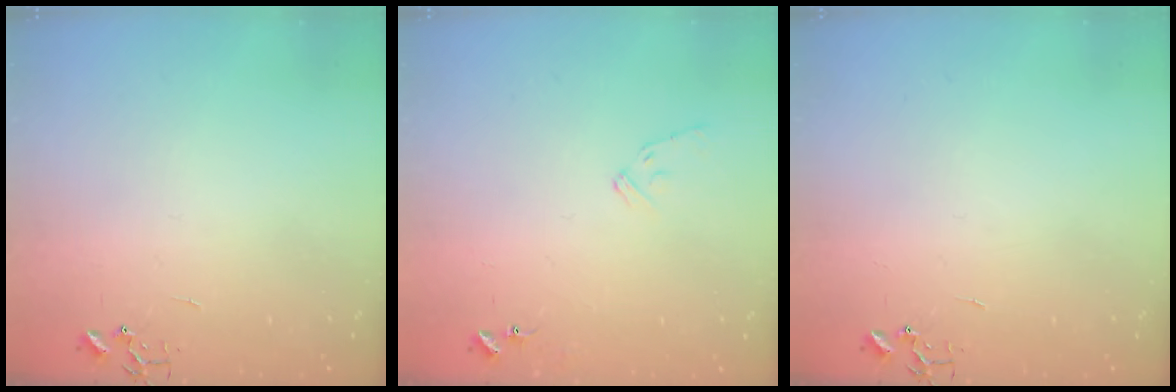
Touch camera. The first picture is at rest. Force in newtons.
{"total": 8.2, "press": 8.2, "slide": 0.3}
{"total": 0.0}